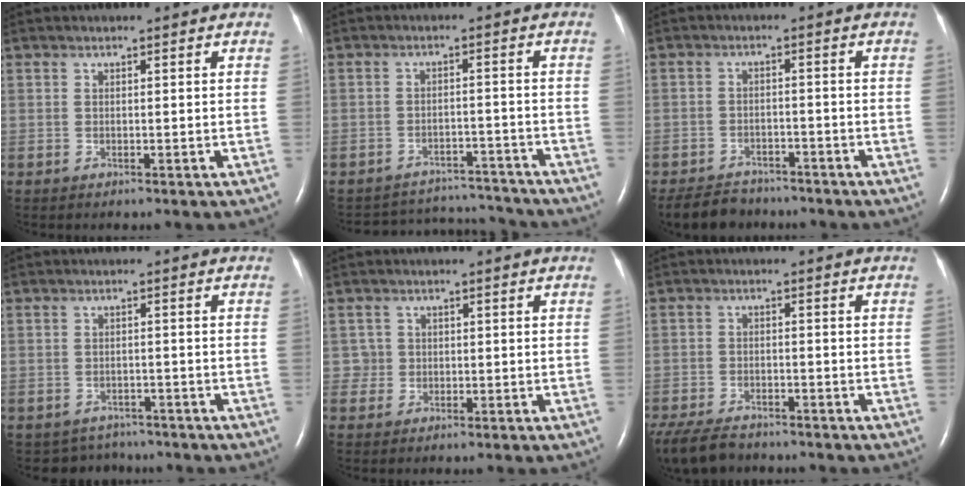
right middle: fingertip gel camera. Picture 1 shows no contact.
{"total": 10.2, "force": [-10.1, 1.6, -0.2], "torque": [-0.001, 0.017, -0.137]}
{"total": 6.4, "force": [-5.6, 2.7, 1.3], "torque": [-0.025, -0.007, -0.091]}
{"total": 4.1, "force": [-3.5, 2.0, -0.6], "torque": [0.006, 0.010, -0.051]}
{"total": 1.7, "force": [0.0, 1.7, -0.3], "torque": [0.016, 0.008, -0.005]}
{"total": 9.1, "force": [-7.6, 3.3, 3.7], "torque": [-0.073, -0.017, -0.126]}